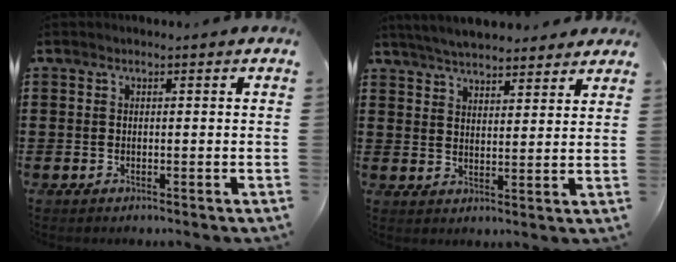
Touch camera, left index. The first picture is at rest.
{"total": 5.1, "force": [4.9, 0.6, 1.1], "torque": [-0.038, -0.013, 0.090]}